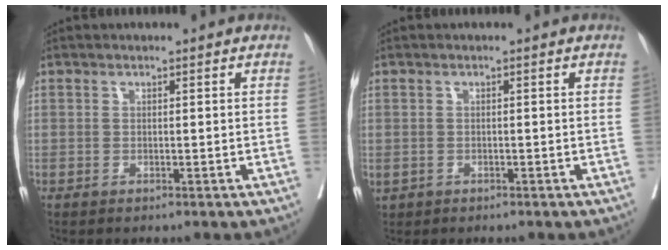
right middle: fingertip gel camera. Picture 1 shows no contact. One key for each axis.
{"total": 1.5, "fx": -0.5, "fy": 1.2, "fz": 0.8, "tx": -0.024, "ty": 0.005, "tz": -0.001}